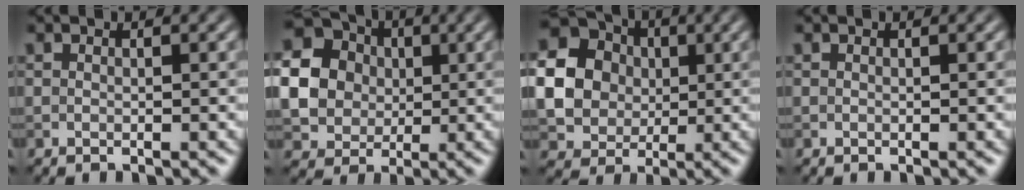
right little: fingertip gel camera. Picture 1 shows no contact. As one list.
[{"total": 14.3, "force": [1.9, 13.2, 5.0], "torque": [-0.150, 0.012, 0.019]}, {"total": 16.0, "force": [2.2, 14.8, 5.6], "torque": [-0.160, 0.012, 0.017]}, {"total": 0.0}]